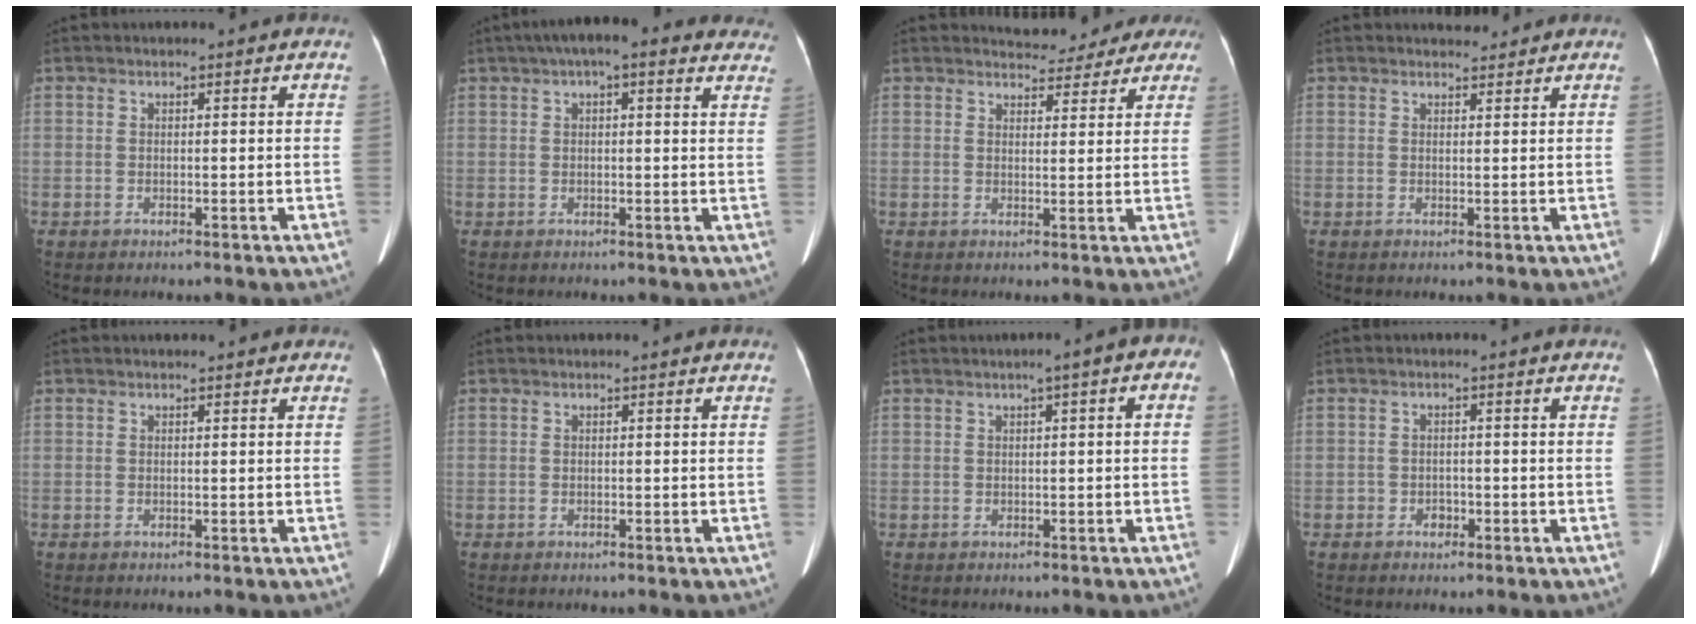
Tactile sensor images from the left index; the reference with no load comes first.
{"total": 12.1, "force": [8.9, 3.5, 7.4], "torque": [-0.093, 0.042, 0.101]}
{"total": 7.3, "force": [6.7, 2.9, 0.8], "torque": [0.005, 0.011, 0.064]}
{"total": 1.7, "force": [1.6, 0.6, -0.1], "torque": [0.001, 0.001, 0.023]}
{"total": 1.6, "force": [1.3, 0.5, 0.7], "torque": [-0.009, 0.018, 0.011]}
{"total": 0.0}
{"total": 3.9, "force": [0.9, 0.9, 3.7], "torque": [-0.043, 0.021, 0.004]}
{"total": 1.5, "force": [-1.1, 1.1, 0.3], "torque": [-0.005, 0.000, -0.016]}